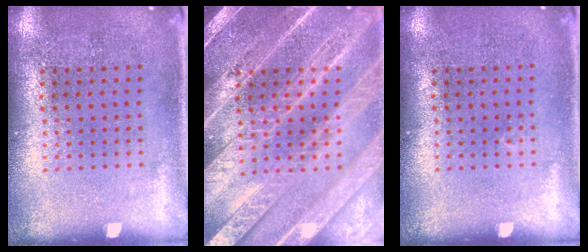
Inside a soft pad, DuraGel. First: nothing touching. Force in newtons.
{"total": 5.1, "press": 5.0, "slide": 0.6}
{"total": 0.0}